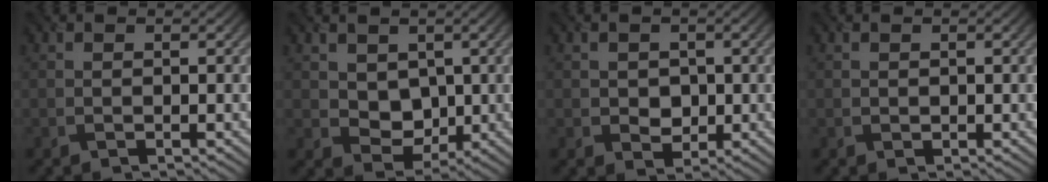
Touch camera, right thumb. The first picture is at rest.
{"total": 4.9, "force": [1.2, 4.0, 2.6], "torque": [-0.064, -0.009, 0.018]}
{"total": 2.8, "force": [0.1, 2.5, 1.3], "torque": [-0.031, -0.006, -0.005]}
{"total": 0.6, "force": [0.3, 0.6, 0.1], "torque": [-0.003, -0.005, 0.006]}